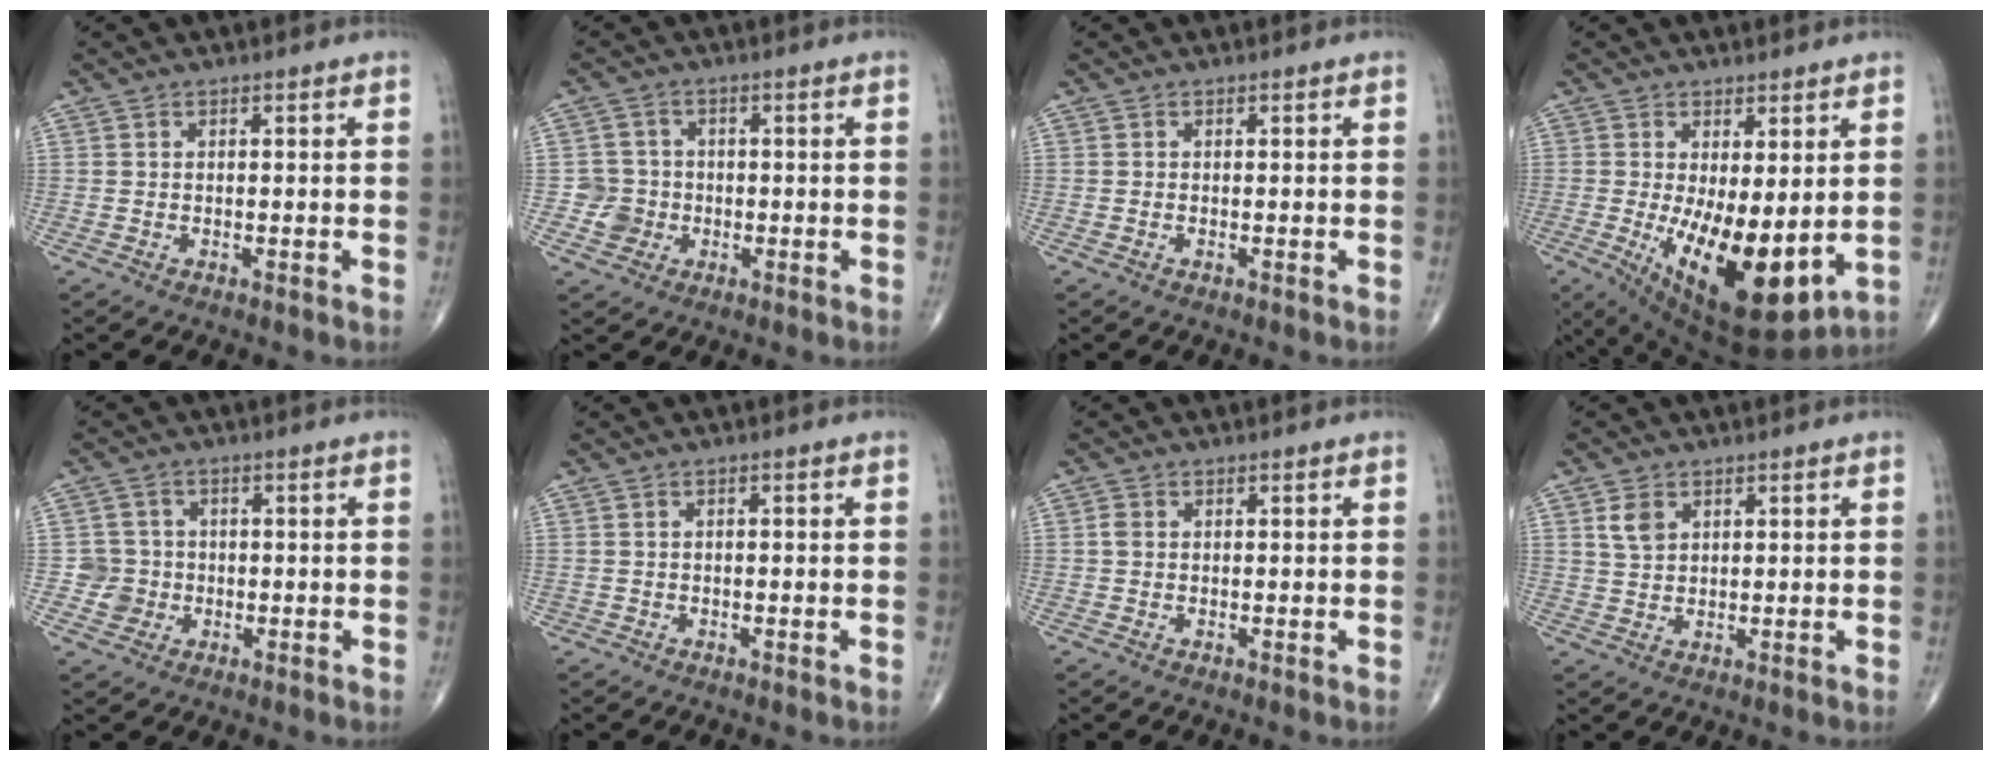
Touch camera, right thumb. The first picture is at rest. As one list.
[{"total": 4.3, "force": [-1.0, 4.2, 0.4], "torque": [0.020, 0.012, -0.022]}, {"total": 0.0}, {"total": 16.4, "force": [-2.1, 6.6, 14.9], "torque": [-0.234, -0.038, -0.009]}, {"total": 4.6, "force": [-0.9, 4.5, 0.3], "torque": [0.024, 0.012, -0.020]}, {"total": 0.6, "force": [-0.2, 0.5, 0.2], "torque": [0.005, 0.004, -0.007]}, {"total": 1.3, "force": [0.0, 1.2, 0.6], "torque": [-0.008, 0.002, -0.001]}, {"total": 3.6, "force": [1.6, 2.5, 2.0], "torque": [-0.031, -0.004, 0.035]}]